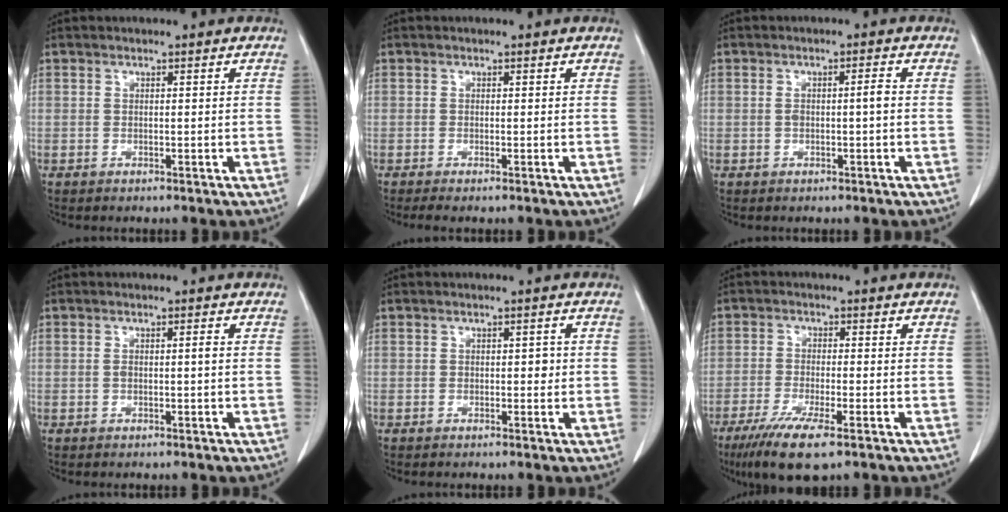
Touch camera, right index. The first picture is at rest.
{"total": 0.9, "force": [-0.7, 0.1, 0.6], "torque": [-0.013, -0.004, -0.012]}
{"total": 2.3, "force": [-0.1, 0.3, 2.3], "torque": [-0.046, 0.008, 0.000]}
{"total": 1.3, "force": [-0.1, 0.1, 1.3], "torque": [-0.026, 0.003, 0.001]}
{"total": 1.3, "force": [0.0, 0.8, 1.1], "torque": [-0.011, 0.005, -0.002]}
{"total": 7.7, "force": [-4.7, 1.3, 6.0], "torque": [-0.113, -0.019, -0.082]}